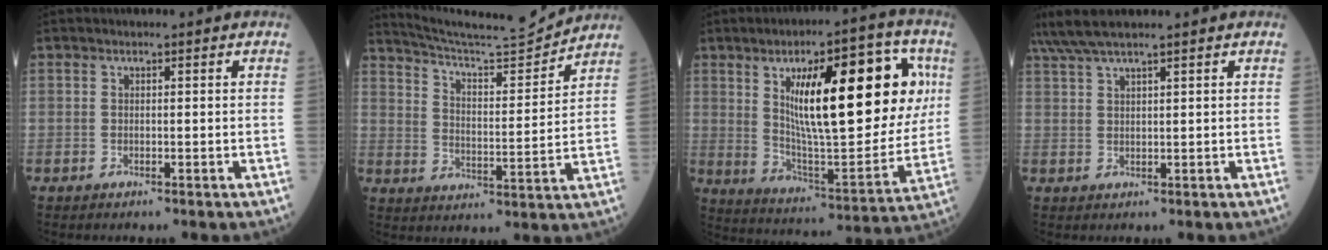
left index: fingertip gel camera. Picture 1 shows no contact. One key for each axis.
{"total": 12.9, "fx": 12.6, "fy": -1.5, "fz": 2.4, "tx": -0.049, "ty": -0.028, "tz": 0.202}
{"total": 22.6, "fx": 6.6, "fy": 6.0, "fz": 20.8, "tx": -0.307, "ty": 0.006, "tz": 0.104}
{"total": 5.9, "fx": 5.0, "fy": -0.7, "fz": 3.1, "tx": -0.065, "ty": 0.022, "tz": 0.097}